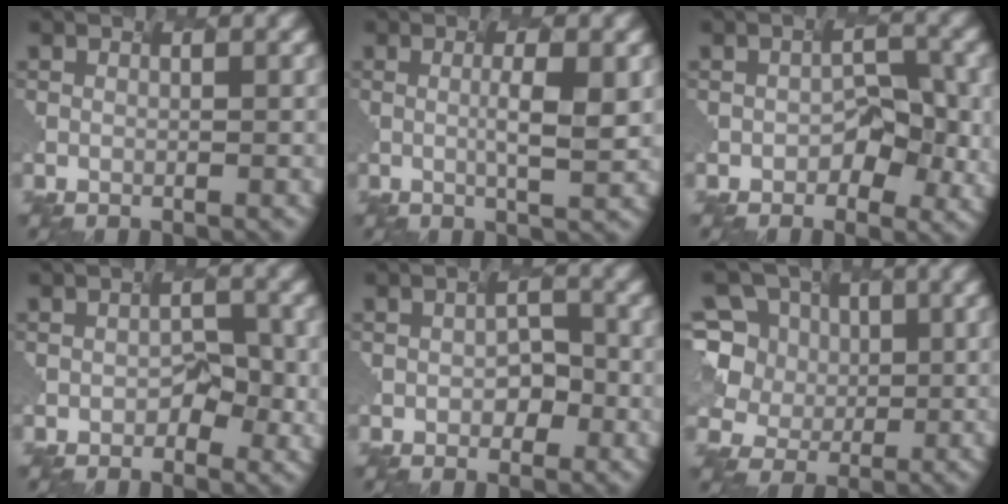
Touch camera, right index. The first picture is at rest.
{"total": 2.4, "force": [-0.1, 0.1, 2.3], "torque": [-0.041, 0.000, 0.004]}
{"total": 3.0, "force": [-1.1, 1.9, 2.0], "torque": [-0.031, -0.002, -0.009]}
{"total": 1.9, "force": [-0.8, 1.2, 1.2], "torque": [-0.022, -0.005, -0.003]}
{"total": 1.8, "force": [-0.8, 1.2, 1.1], "torque": [-0.027, -0.002, -0.005]}
{"total": 8.8, "force": [2.3, 7.7, 3.7], "torque": [-0.078, 0.021, 0.024]}